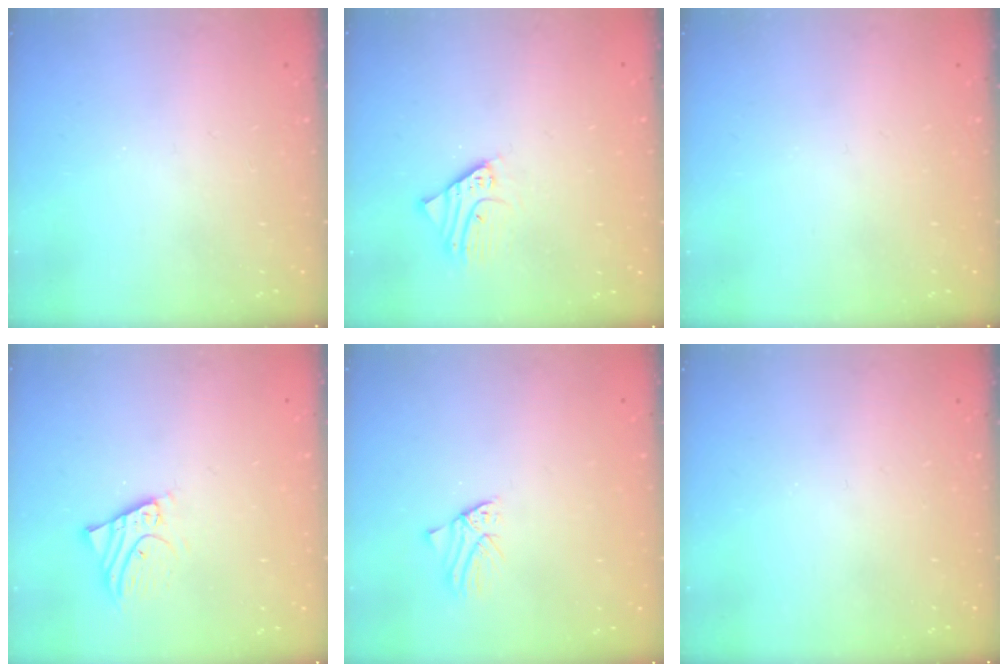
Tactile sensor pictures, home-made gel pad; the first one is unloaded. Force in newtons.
{"total": 2.8, "press": 2.8, "slide": 0.2}
{"total": 0.0}
{"total": 4.1, "press": 4.1, "slide": 0.4}
{"total": 0.8, "press": 0.8, "slide": 0.1}
{"total": 0.0}